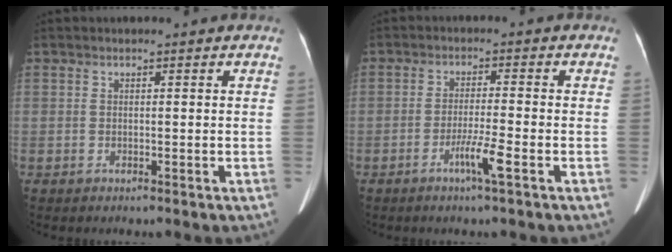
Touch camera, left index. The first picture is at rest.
{"total": 4.1, "force": [-2.2, -0.5, 3.5], "torque": [-0.067, -0.008, -0.045]}